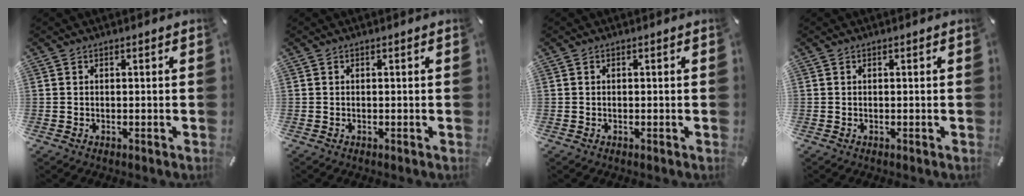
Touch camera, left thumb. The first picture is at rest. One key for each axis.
{"total": 0.0}
{"total": 0.0}
{"total": 0.0}